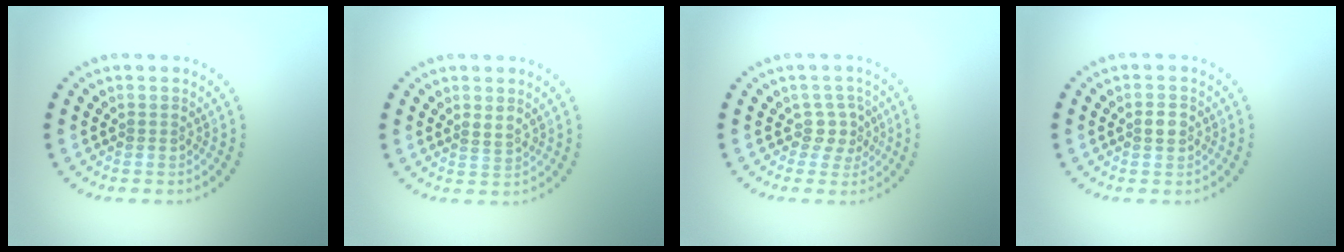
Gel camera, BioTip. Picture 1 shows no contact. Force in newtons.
{"total": 0.9, "press": 0.8, "slide": 0.5}
{"total": 2.0, "press": 1.6, "slide": 1.2}
{"total": 1.5, "press": 1.5, "slide": 0.3}